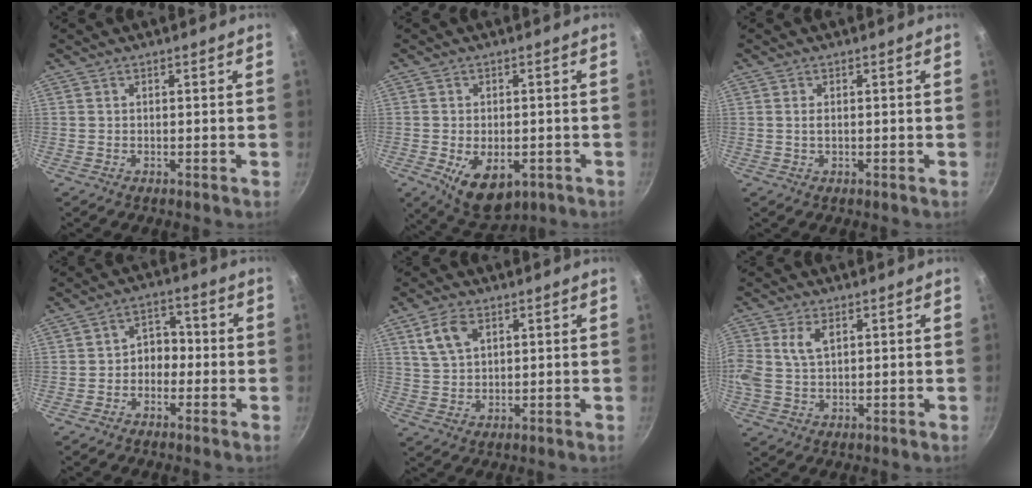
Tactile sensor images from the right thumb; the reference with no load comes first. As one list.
[{"total": 9.3, "force": [-3.0, 5.6, 6.8], "torque": [-0.084, -0.002, -0.027]}, {"total": 1.3, "force": [0.0, 0.7, 1.1], "torque": [-0.022, 0.000, -0.001]}, {"total": 5.2, "force": [-1.2, 4.1, 2.9], "torque": [-0.003, 0.026, -0.031]}, {"total": 6.6, "force": [3.0, 3.9, 4.4], "torque": [-0.076, -0.004, 0.062]}, {"total": 8.4, "force": [2.3, 5.3, 6.0], "torque": [-0.126, 0.011, 0.043]}]